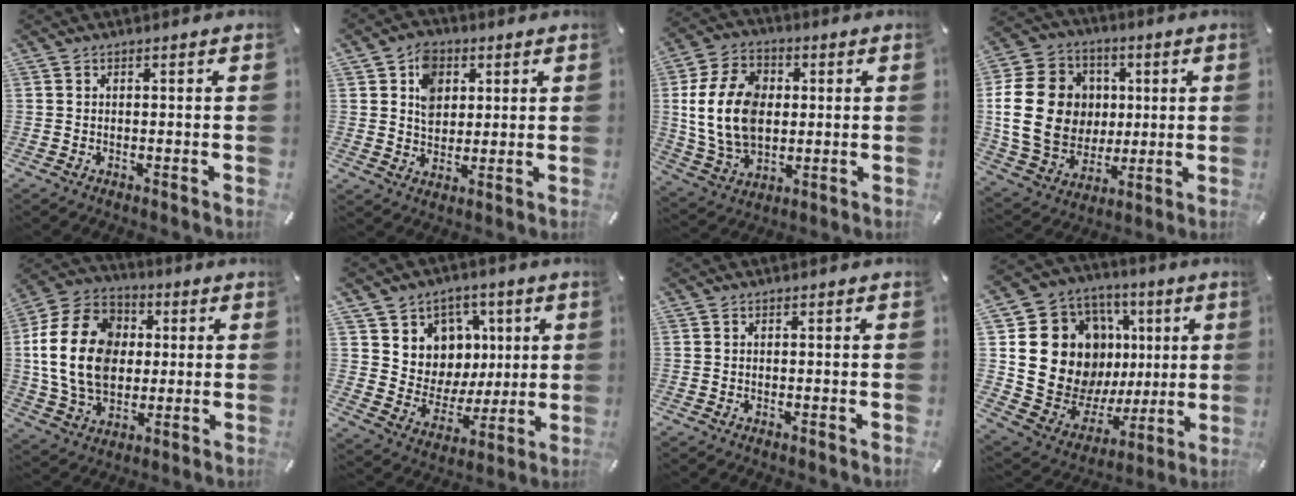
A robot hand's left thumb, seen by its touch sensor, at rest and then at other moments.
{"total": 7.7, "force": [2.4, 6.4, 3.5], "torque": [-0.053, 0.005, 0.043]}
{"total": 15.4, "force": [0.9, 11.7, 10.0], "torque": [-0.227, 0.012, 0.015]}
{"total": 20.1, "force": [1.6, 17.2, 10.3], "torque": [-0.206, 0.012, 0.035]}
{"total": 19.5, "force": [1.1, 15.2, 12.1], "torque": [-0.270, 0.010, 0.015]}
{"total": 10.5, "force": [2.6, 10.1, 0.4], "torque": [-0.002, -0.039, 0.062]}
{"total": 0.0}
{"total": 18.8, "force": [5.1, 16.2, 8.1], "torque": [-0.136, -0.056, 0.121]}